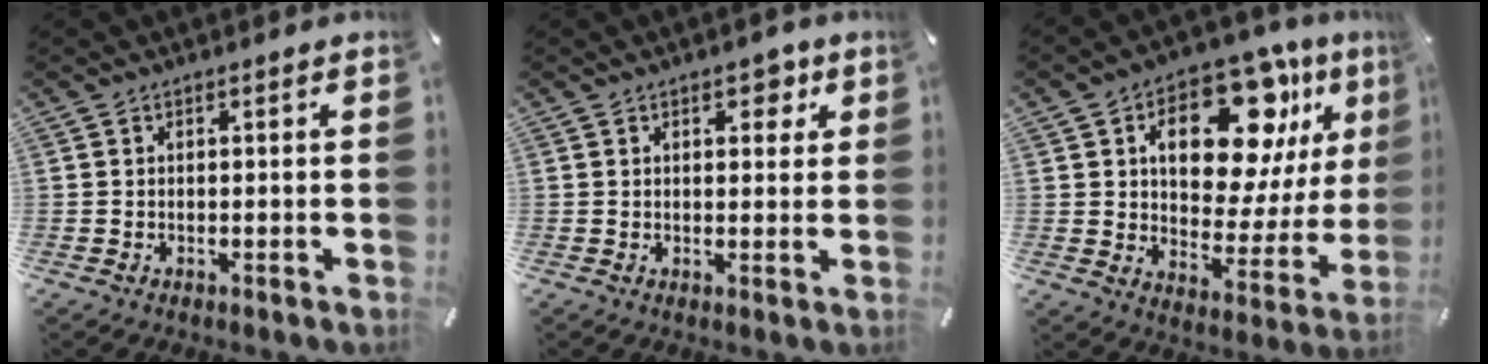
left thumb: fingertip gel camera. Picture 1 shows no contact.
{"total": 4.0, "force": [1.9, 2.5, 2.5], "torque": [-0.014, -0.007, 0.023]}
{"total": 18.6, "force": [9.5, 10.2, 12.3], "torque": [-0.176, -0.051, 0.157]}